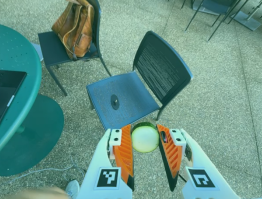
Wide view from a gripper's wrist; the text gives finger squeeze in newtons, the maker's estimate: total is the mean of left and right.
{"total": 11.6, "left": 11.4, "right": 11.8}